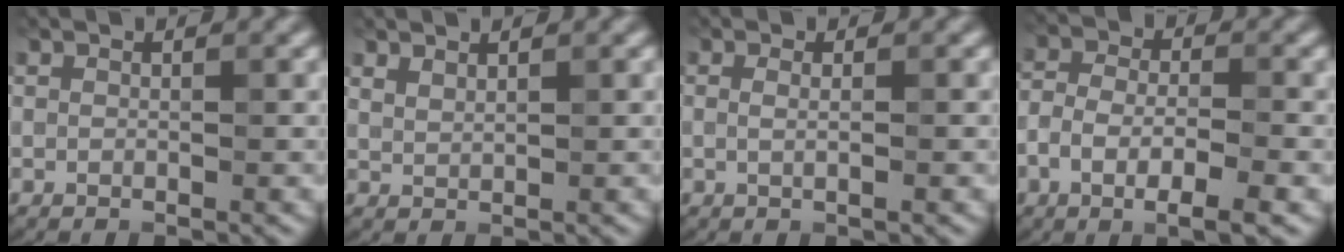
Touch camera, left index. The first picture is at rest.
{"total": 1.1, "force": [1.0, 0.2, 0.3], "torque": [-0.009, -0.002, 0.023]}
{"total": 1.7, "force": [0.4, 0.8, 1.5], "torque": [-0.006, -0.004, -0.009]}
{"total": 5.3, "force": [-2.0, 2.3, 4.3], "torque": [-0.080, -0.002, -0.041]}